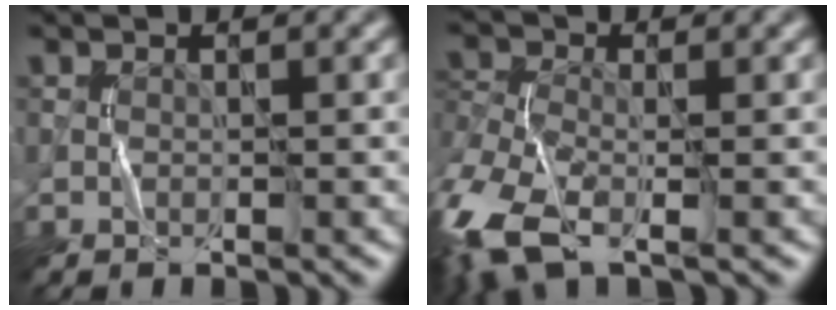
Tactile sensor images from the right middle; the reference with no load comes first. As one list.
[{"total": 8.3, "force": [-4.3, 3.8, 5.9], "torque": [-0.149, -0.024, -0.096]}]